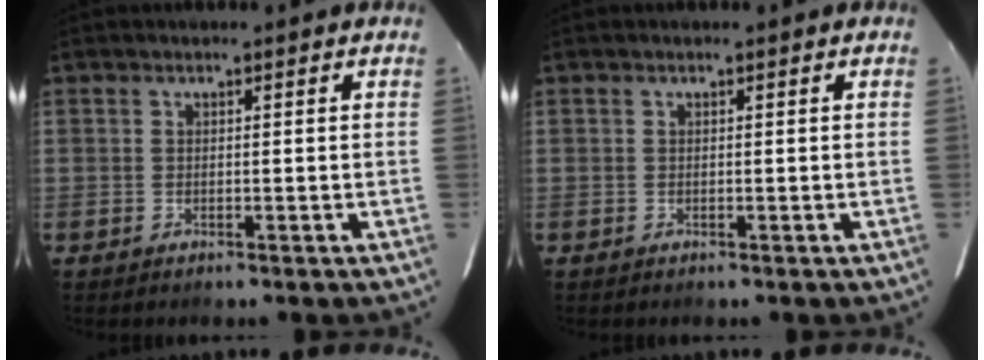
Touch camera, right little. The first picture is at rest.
{"total": 0.0}